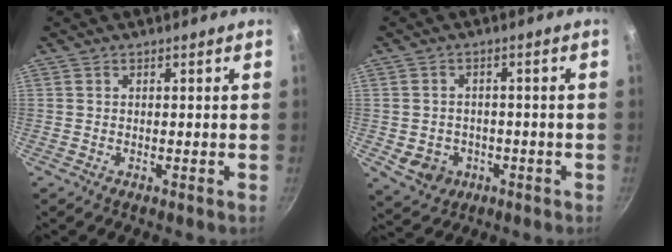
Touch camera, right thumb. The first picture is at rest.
{"total": 5.4, "force": [-1.5, 4.6, 2.3], "torque": [-0.020, 0.016, -0.008]}